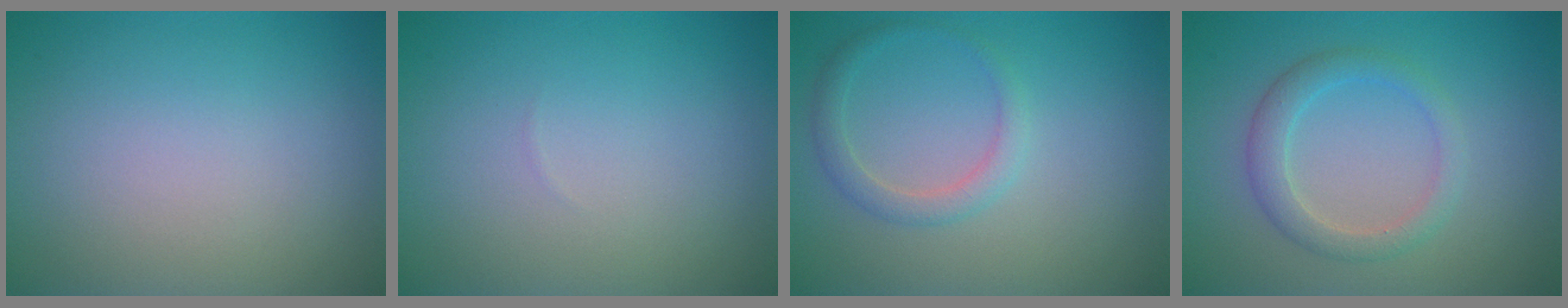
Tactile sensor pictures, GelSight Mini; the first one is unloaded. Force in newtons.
{"total": 0.0}
{"total": 1.9, "press": 1.9, "slide": 0.1}
{"total": 2.6, "press": 2.6, "slide": 0.1}